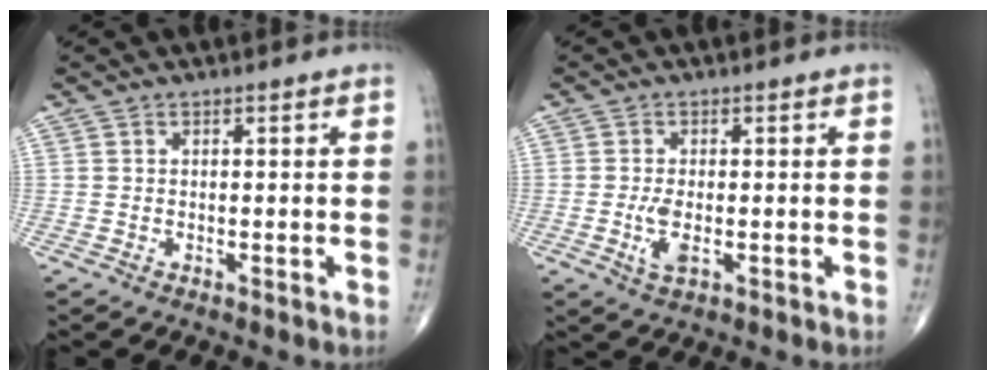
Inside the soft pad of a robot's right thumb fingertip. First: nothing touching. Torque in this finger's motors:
{"motor_torque": [1.30, 0.45, 0.57, -0.09, -0.01]}